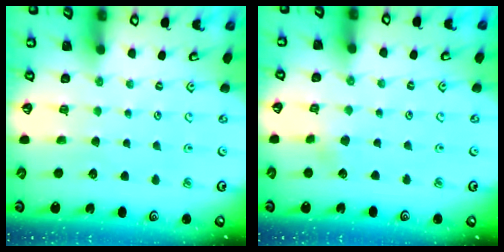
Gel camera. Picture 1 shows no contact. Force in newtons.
{"total": 1.8, "press": 1.7, "slide": 0.2}